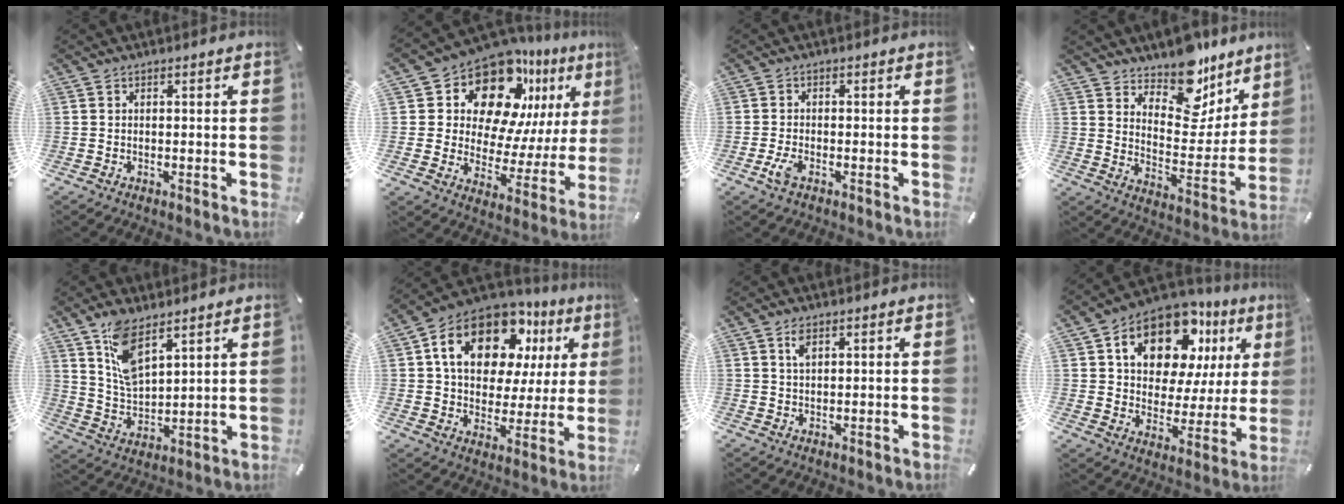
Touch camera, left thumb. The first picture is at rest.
{"total": 16.8, "force": [12.0, 9.5, 7.0], "torque": [-0.111, -0.107, 0.208]}
{"total": 3.2, "force": [-1.4, 1.6, 2.5], "torque": [-0.067, -0.004, -0.030]}
{"total": 15.9, "force": [12.5, 8.2, 5.2], "torque": [-0.064, -0.114, 0.224]}
{"total": 9.9, "force": [6.9, 4.1, 5.8], "torque": [-0.139, -0.027, 0.130]}
{"total": 18.7, "force": [8.5, 12.2, 11.2], "torque": [-0.191, -0.027, 0.152]}
{"total": 2.6, "force": [1.3, 1.1, 1.9], "torque": [-0.034, -0.001, 0.022]}
{"total": 15.9, "force": [8.8, 10.0, 8.7], "torque": [-0.144, -0.046, 0.155]}